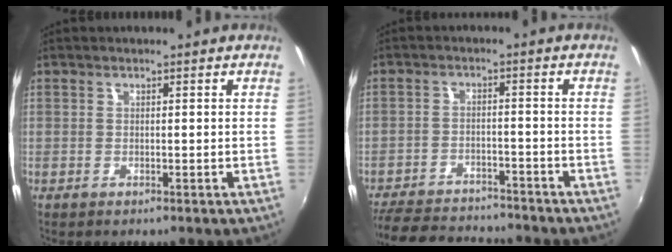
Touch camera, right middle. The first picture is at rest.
{"total": 15.8, "force": [-14.1, 4.4, 5.7], "torque": [-0.140, -0.007, -0.209]}